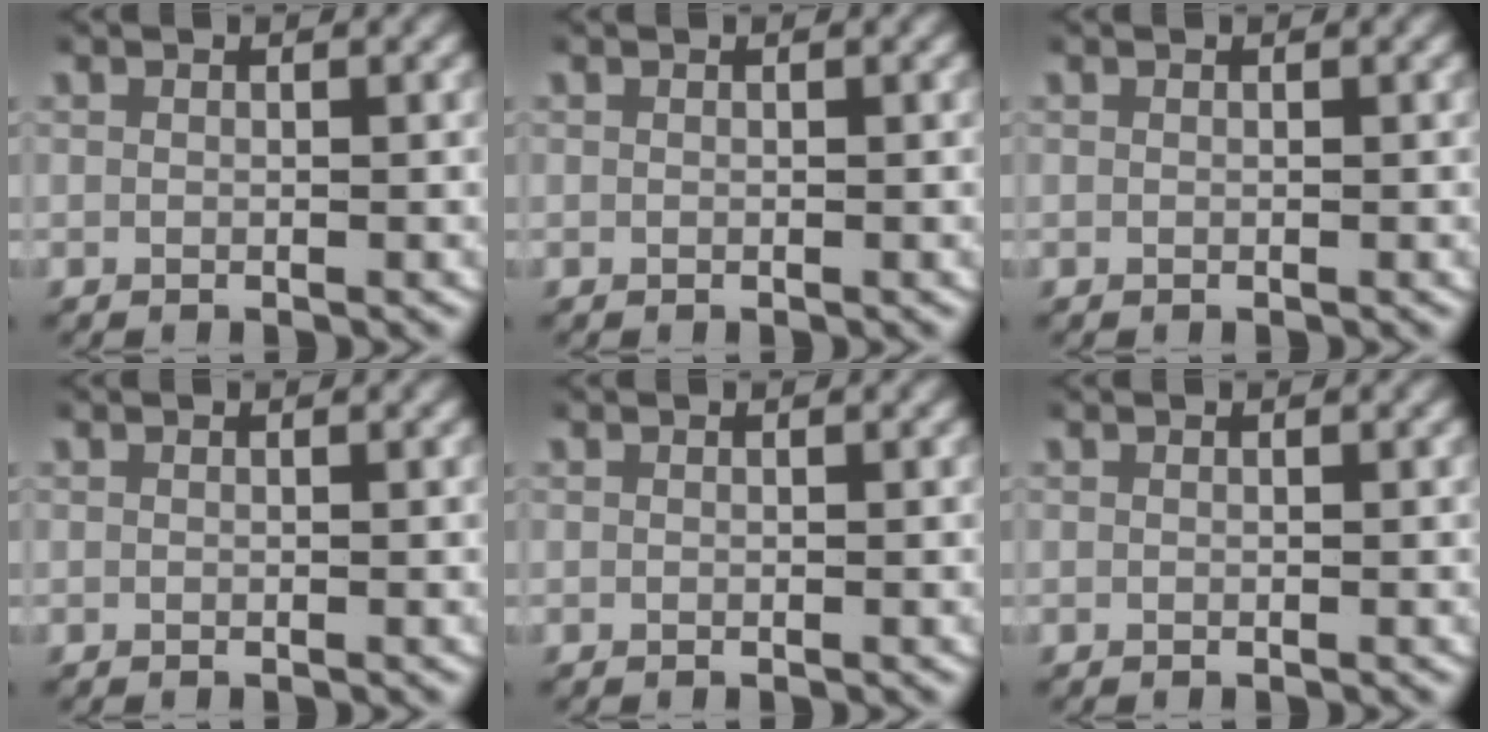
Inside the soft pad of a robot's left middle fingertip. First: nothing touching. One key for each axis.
{"total": 0.0}
{"total": 0.0}
{"total": 0.0}
{"total": 0.0}
{"total": 0.0}